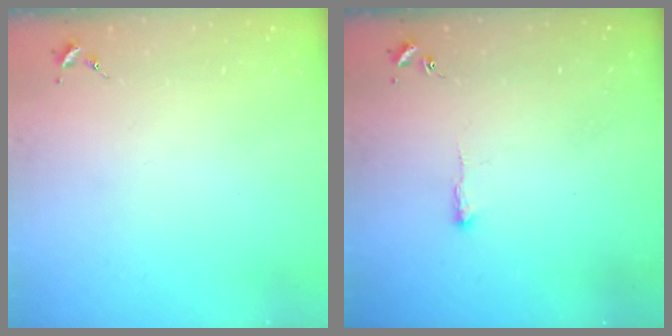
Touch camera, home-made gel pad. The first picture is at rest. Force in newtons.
{"total": 2.4, "press": 2.4, "slide": 0.4}